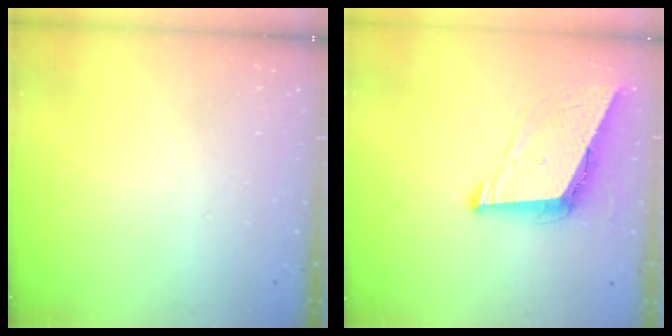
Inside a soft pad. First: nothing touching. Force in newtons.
{"total": 8.8, "press": 8.1, "slide": 3.6}